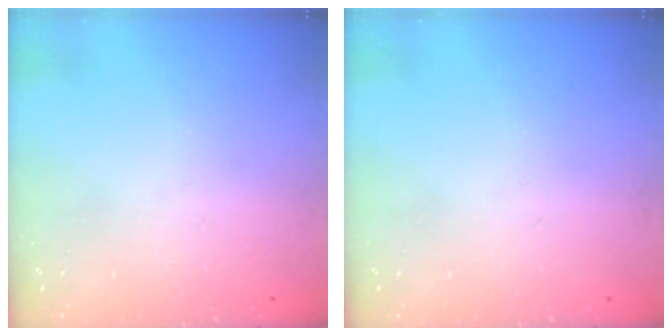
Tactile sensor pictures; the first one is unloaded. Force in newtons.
{"total": 0.0}